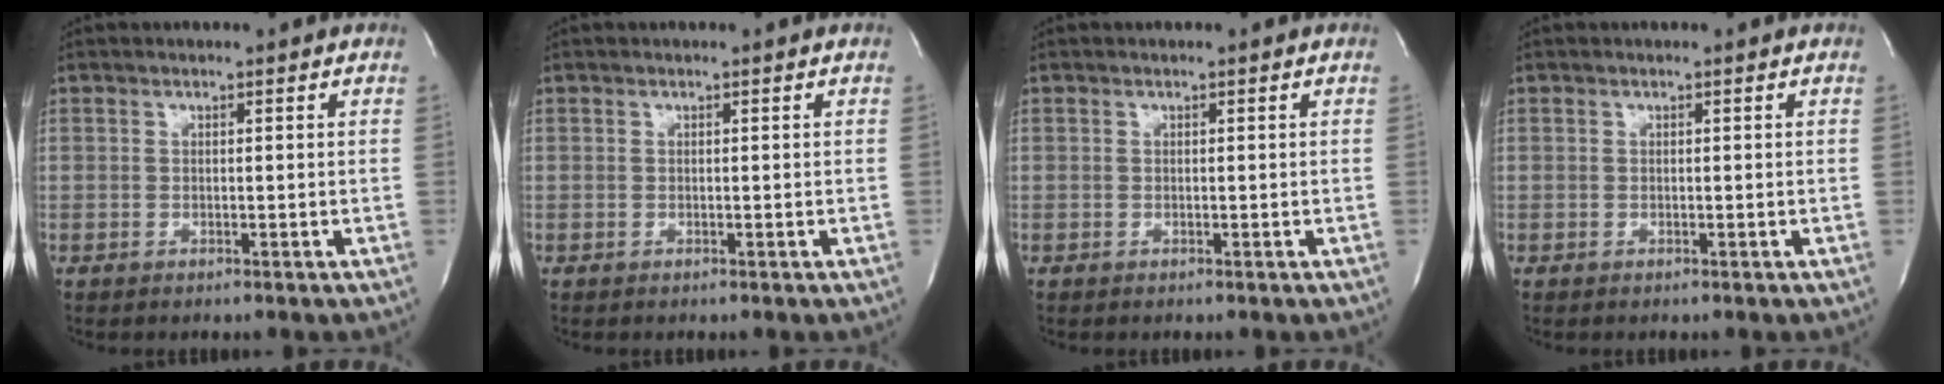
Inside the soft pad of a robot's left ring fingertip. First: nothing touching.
{"total": 0.0}
{"total": 0.0}
{"total": 0.0}